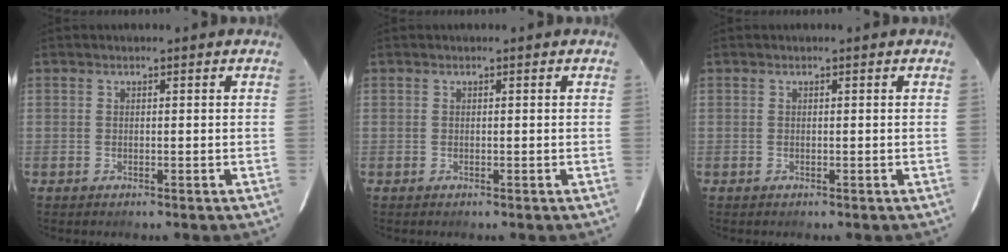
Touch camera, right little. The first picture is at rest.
{"total": 0.0}
{"total": 0.0}